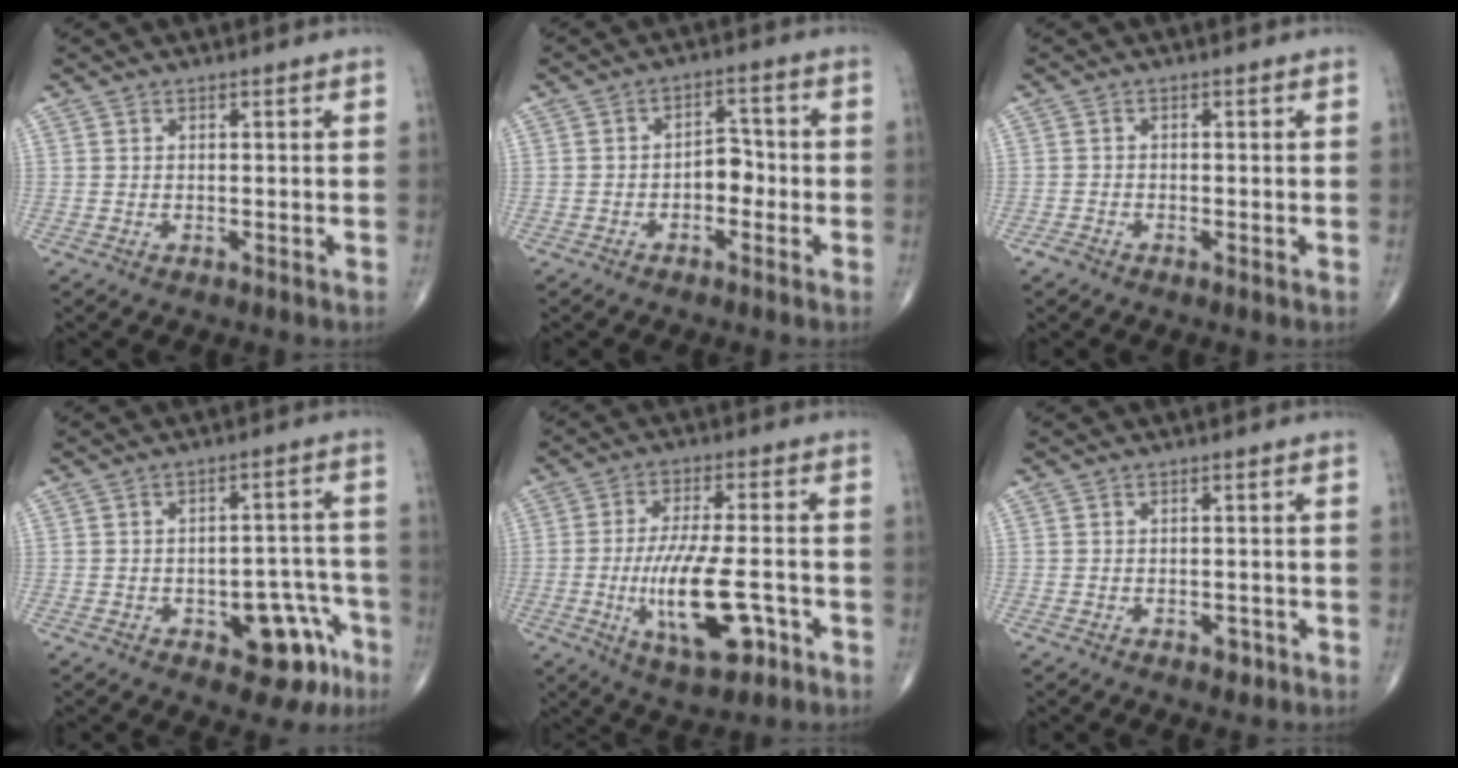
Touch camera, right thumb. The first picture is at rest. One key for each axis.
{"total": 4.5, "fx": -1.3, "fy": 3.0, "fz": 3.1, "tx": -0.024, "ty": 0.021, "tz": -0.030}
{"total": 1.3, "fx": -1.0, "fy": 0.6, "fz": 0.7, "tx": -0.011, "ty": -0.001, "tz": -0.021}
{"total": 10.7, "fx": -5.1, "fy": 5.6, "fz": 7.6, "tx": -0.053, "ty": 0.046, "tz": -0.058}
{"total": 14.3, "fx": -4.3, "fy": 5.2, "fz": 12.6, "tx": -0.219, "ty": 0.010, "tz": -0.063}
{"total": 1.7, "fx": -0.9, "fy": 1.1, "fz": 0.9, "tx": -0.005, "ty": 0.004, "tz": -0.009}